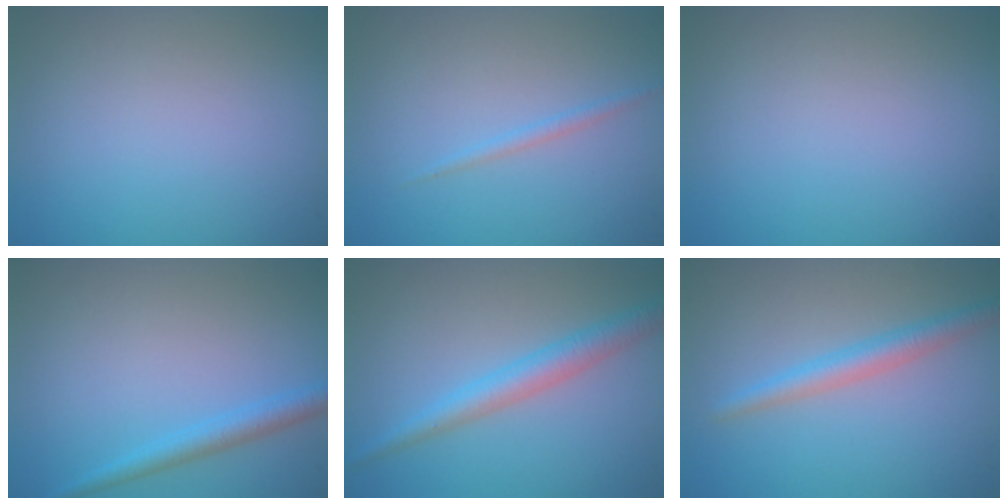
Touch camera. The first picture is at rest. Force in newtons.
{"total": 0.9, "press": 0.9, "slide": 0.1}
{"total": 0.0}
{"total": 2.2, "press": 2.2, "slide": 0.1}
{"total": 3.2, "press": 3.2, "slide": 0.2}
{"total": 2.6, "press": 2.6, "slide": 0.1}